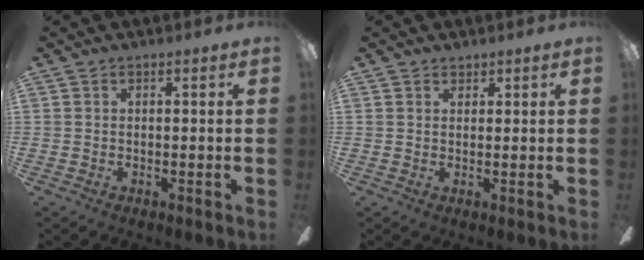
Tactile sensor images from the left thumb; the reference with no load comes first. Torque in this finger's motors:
{"motor_torque": [0.08, -0.09, 0.18, 0.41, -0.01]}